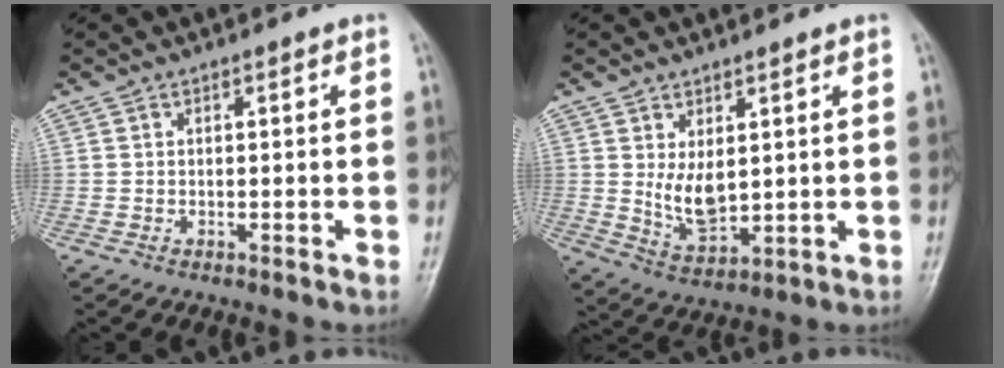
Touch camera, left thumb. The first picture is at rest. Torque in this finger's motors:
{"motor_torque": [1.20, 1.27, 1.08, -0.05, 0.08]}